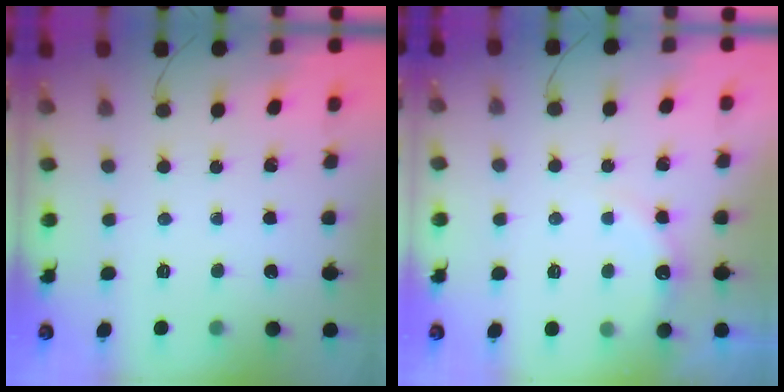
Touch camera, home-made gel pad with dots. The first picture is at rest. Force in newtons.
{"total": 7.5, "press": 7.4, "slide": 1.5}